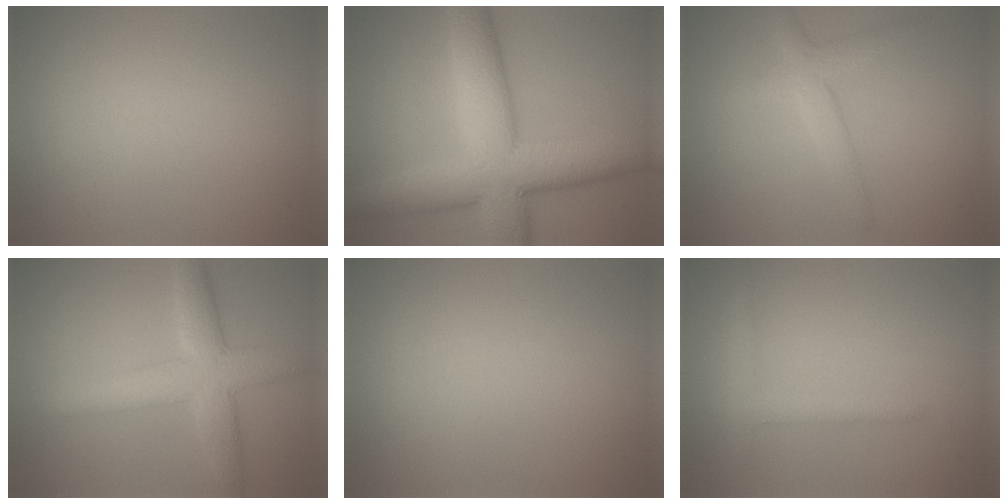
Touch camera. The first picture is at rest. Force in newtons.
{"total": 11.3, "press": 11.3, "slide": 0.1}
{"total": 2.8, "press": 2.7, "slide": 0.3}
{"total": 6.2, "press": 6.2, "slide": 0.1}
{"total": 0.0}
{"total": 2.1, "press": 2.1, "slide": 0.1}